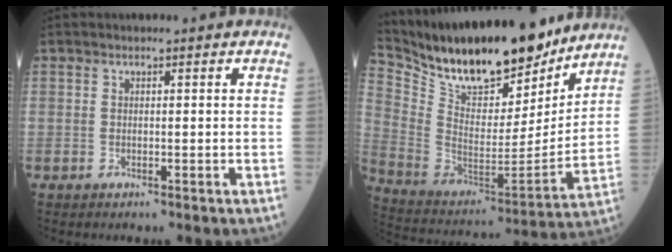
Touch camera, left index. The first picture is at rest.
{"total": 23.7, "force": [20.3, 5.8, 10.7], "torque": [-0.203, -0.015, 0.339]}